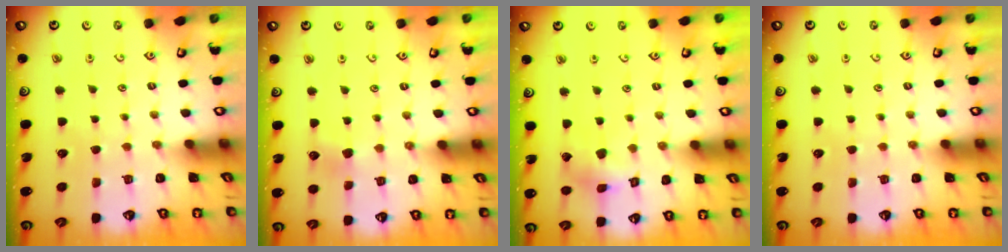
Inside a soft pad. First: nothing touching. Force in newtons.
{"total": 3.9, "press": 3.7, "slide": 1.0}
{"total": 5.2, "press": 5.2, "slide": 0.5}
{"total": 0.0}